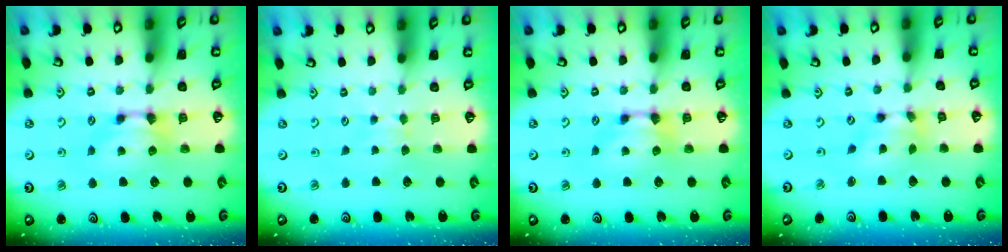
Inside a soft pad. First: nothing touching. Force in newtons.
{"total": 2.1, "press": 2.1, "slide": 0.4}
{"total": 0.0}
{"total": 4.1, "press": 3.6, "slide": 1.8}